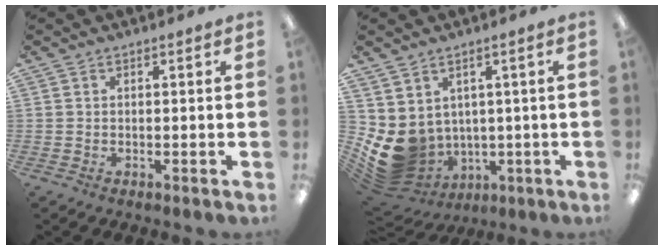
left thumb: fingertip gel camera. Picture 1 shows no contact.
{"total": 8.9, "force": [0.4, 7.9, 4.0], "torque": [-0.108, -0.027, 0.020]}